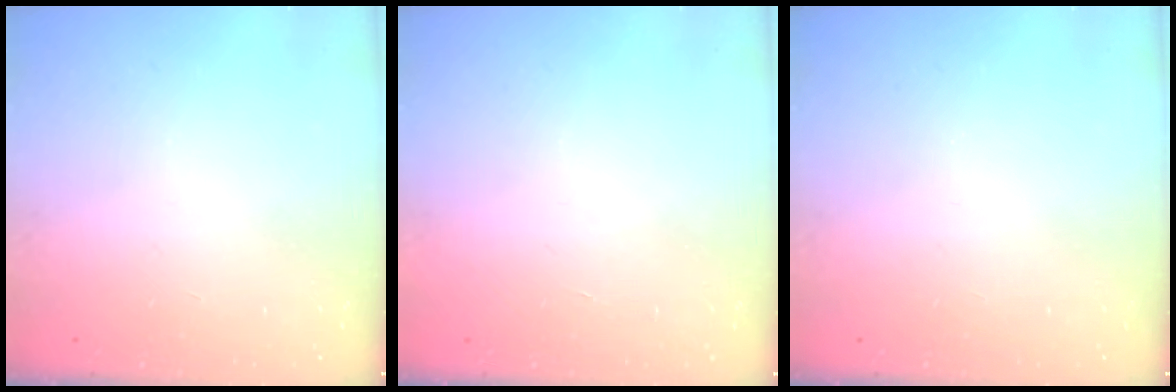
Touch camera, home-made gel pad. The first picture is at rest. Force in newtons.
{"total": 1.6, "press": 1.5, "slide": 0.1}
{"total": 0.0}